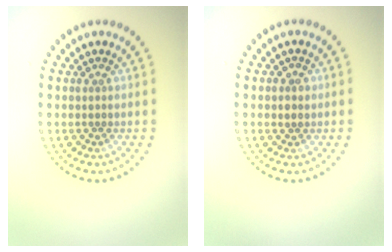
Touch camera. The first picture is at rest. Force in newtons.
{"total": 0.9, "press": 0.8, "slide": 0.4}